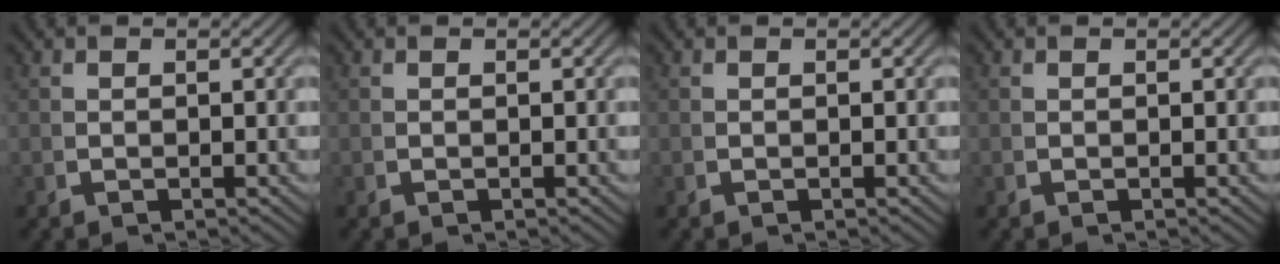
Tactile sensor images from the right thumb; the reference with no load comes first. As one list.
[{"total": 0.0}, {"total": 0.0}, {"total": 0.0}]